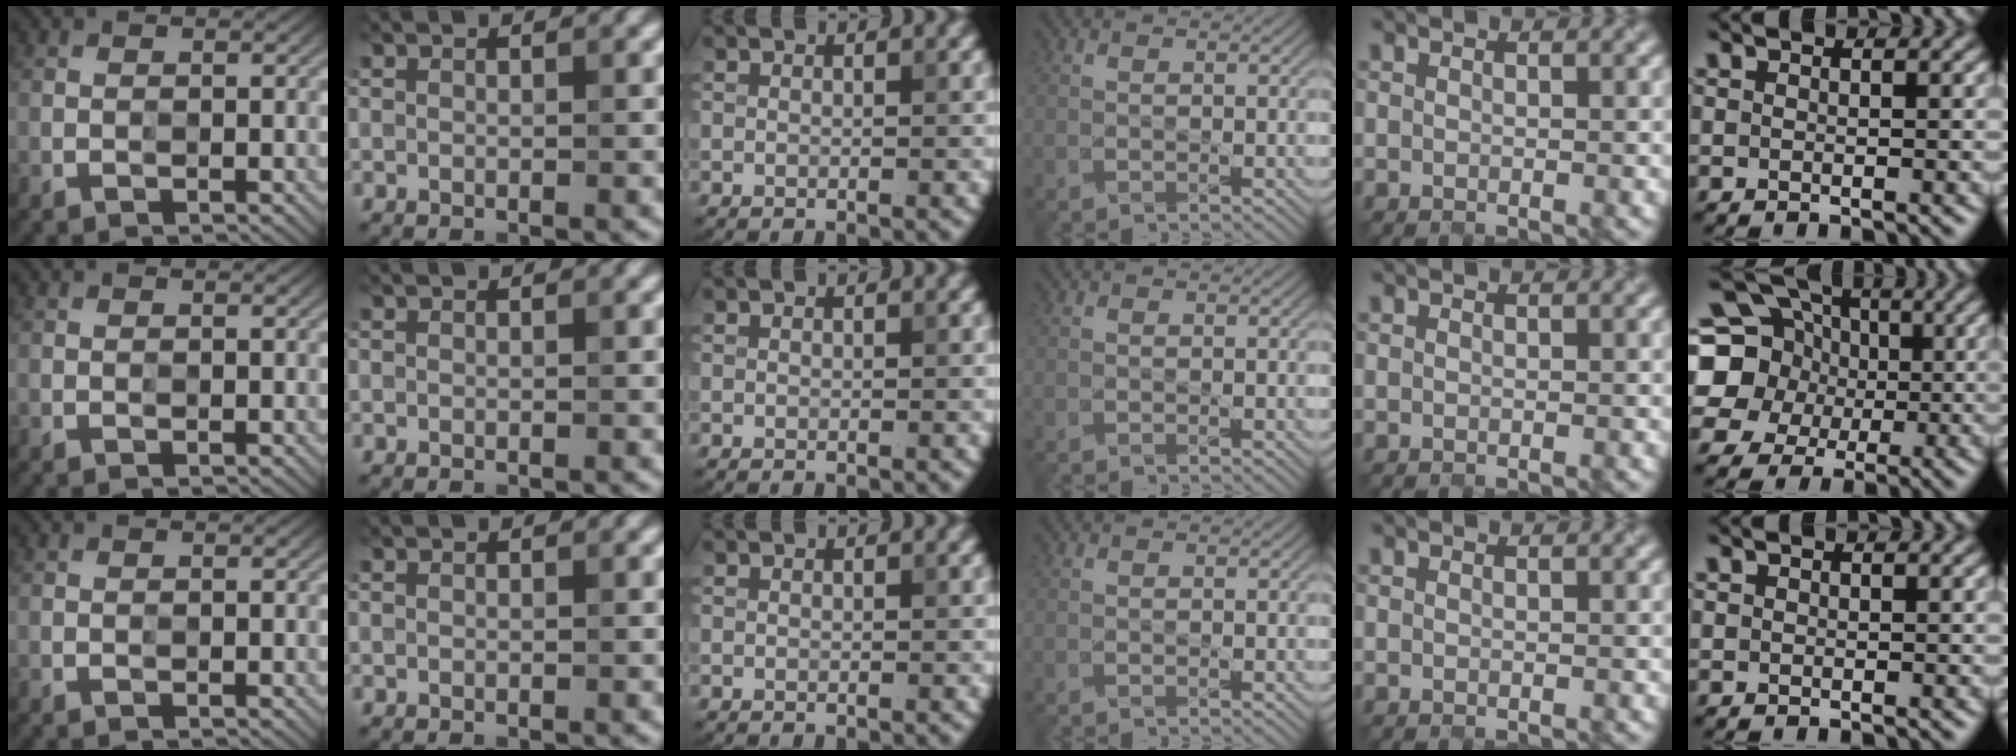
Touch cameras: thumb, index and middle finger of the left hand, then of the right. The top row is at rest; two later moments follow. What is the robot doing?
{"motion": "close", "object": "laptop"}